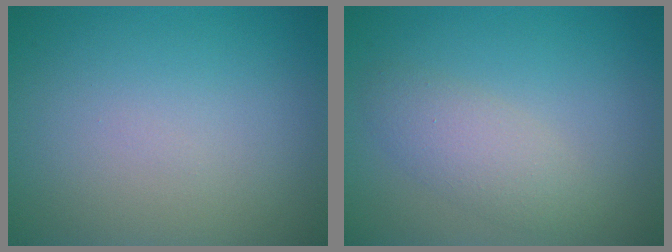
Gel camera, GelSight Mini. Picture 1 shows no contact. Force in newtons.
{"total": 2.8, "press": 2.8, "slide": 0.1}